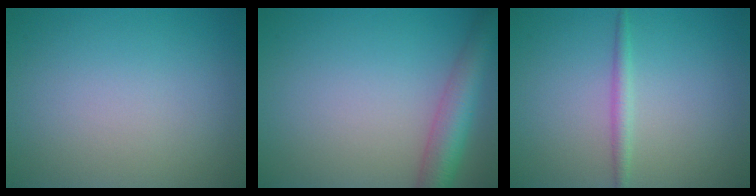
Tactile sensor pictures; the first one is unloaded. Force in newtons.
{"total": 4.9, "press": 4.9, "slide": 0.2}
{"total": 1.5, "press": 1.5, "slide": 0.1}